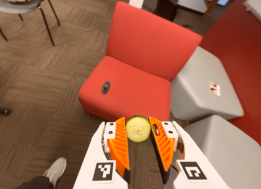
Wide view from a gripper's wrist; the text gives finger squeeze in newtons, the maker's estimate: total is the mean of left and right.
{"total": 8.0, "left": 8.0, "right": 8.1}